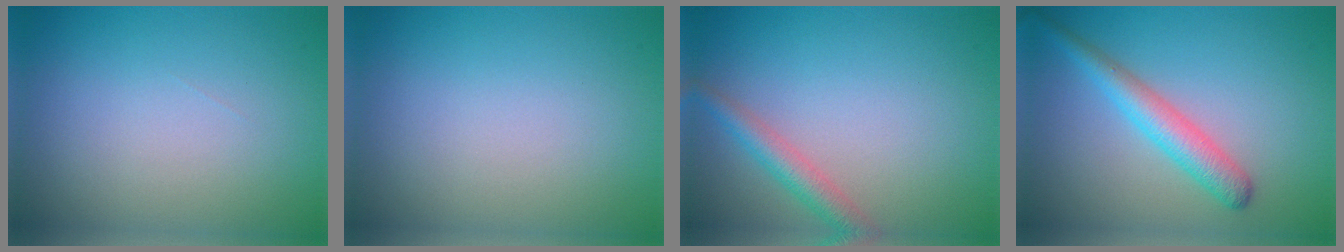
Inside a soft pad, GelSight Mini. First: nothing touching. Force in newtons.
{"total": 0.0}
{"total": 2.7, "press": 2.7, "slide": 0.1}
{"total": 2.8, "press": 2.8, "slide": 0.2}